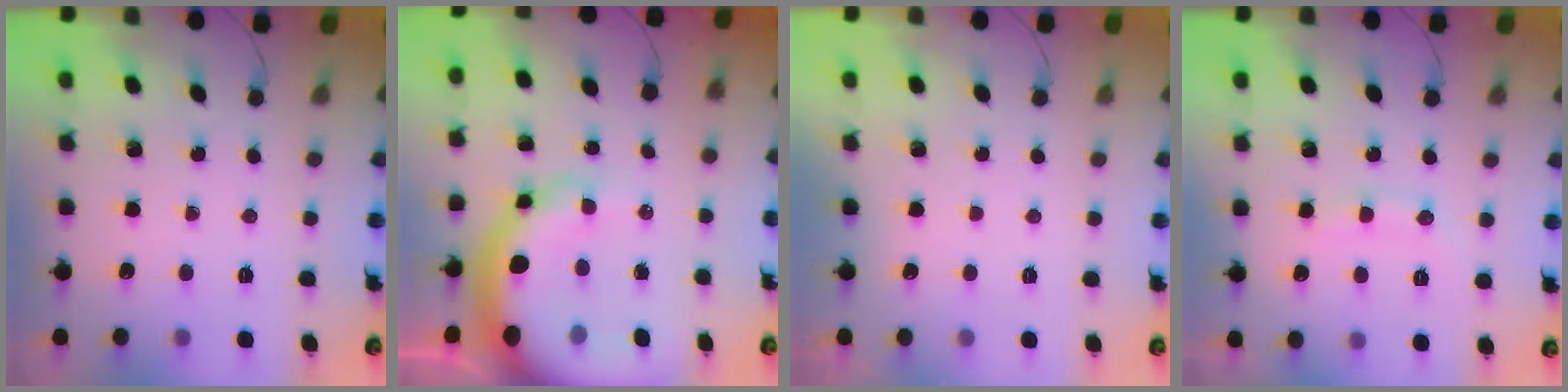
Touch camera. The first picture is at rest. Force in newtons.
{"total": 16.2, "press": 15.5, "slide": 4.6}
{"total": 2.9, "press": 2.9, "slide": 0.1}
{"total": 7.4, "press": 7.3, "slide": 0.9}